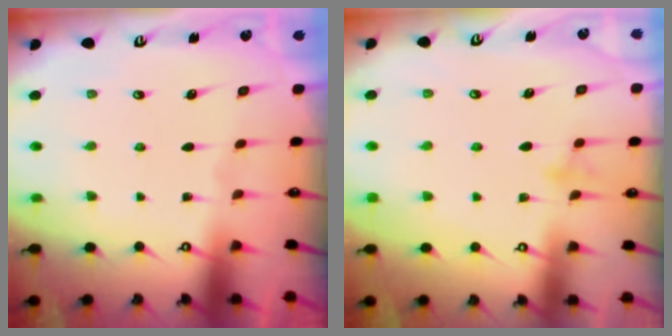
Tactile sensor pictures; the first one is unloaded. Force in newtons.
{"total": 7.9, "press": 7.9, "slide": 0.6}